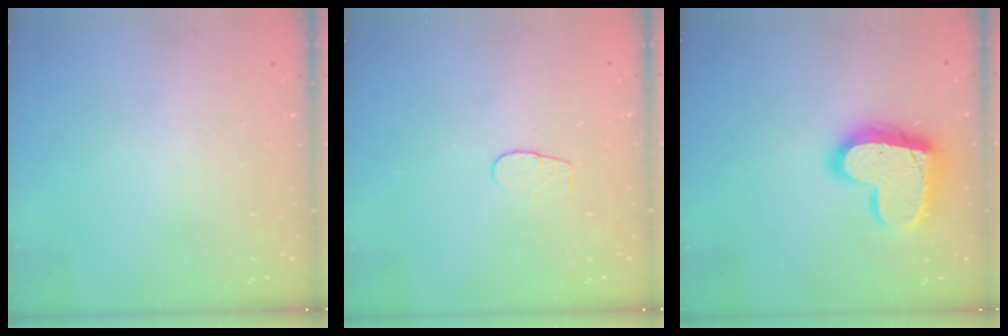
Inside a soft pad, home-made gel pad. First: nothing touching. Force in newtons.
{"total": 4.4, "press": 4.4, "slide": 0.3}
{"total": 17.2, "press": 17.2, "slide": 1.3}